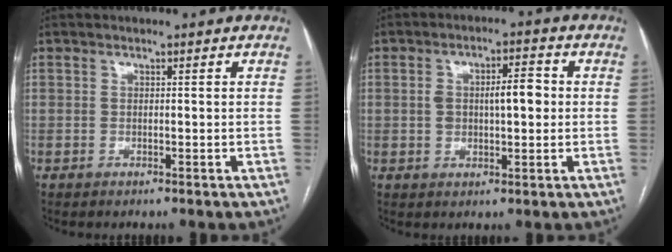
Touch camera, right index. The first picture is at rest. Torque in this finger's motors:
{"motor_torque": [0.19, 0.09, 0.12, 0.07]}